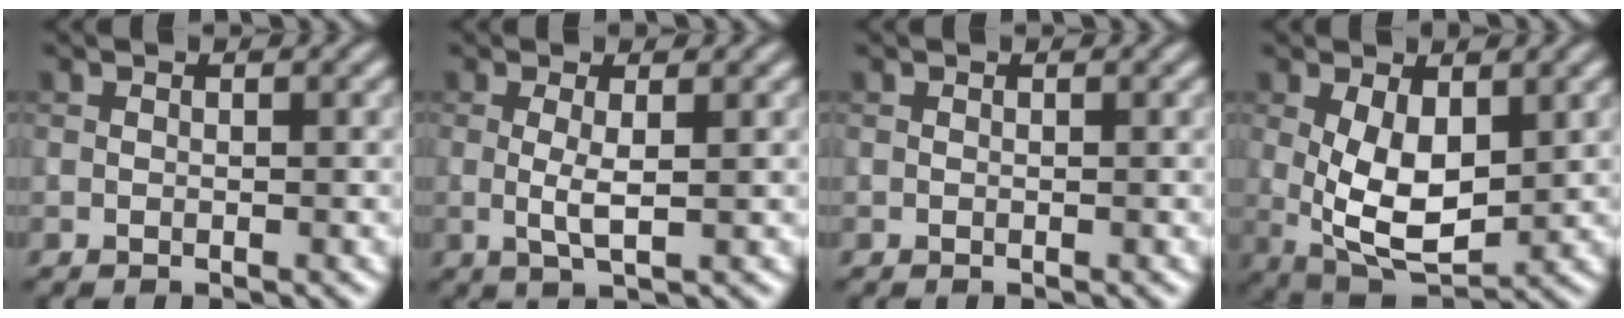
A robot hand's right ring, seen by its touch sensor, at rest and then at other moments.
{"total": 2.2, "force": [0.1, 0.3, 2.1], "torque": [-0.045, -0.004, 0.002]}
{"total": 0.0}
{"total": 6.5, "force": [0.7, 3.3, 5.6], "torque": [-0.115, -0.012, 0.020]}